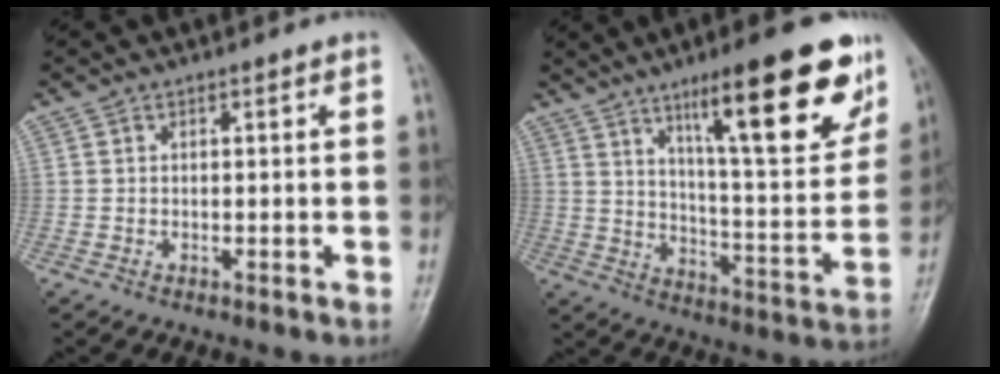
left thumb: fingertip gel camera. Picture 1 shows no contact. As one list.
[{"total": 22.1, "force": [12.7, 5.0, 17.3], "torque": [-0.212, -0.048, 0.198]}]